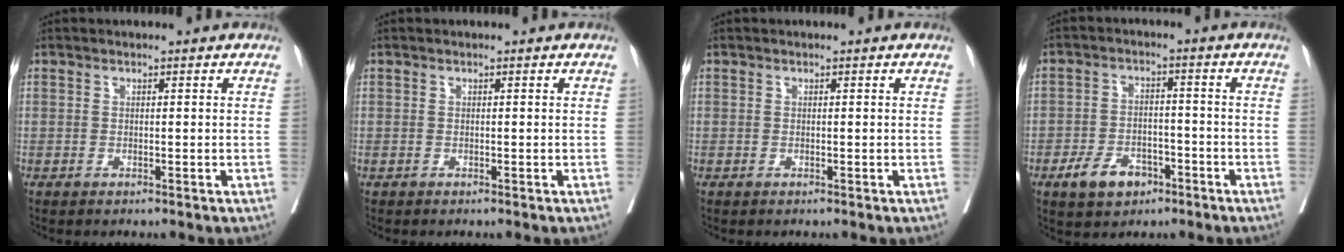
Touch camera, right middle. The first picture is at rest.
{"total": 0.0}
{"total": 0.0}
{"total": 6.3, "force": [-3.7, 3.9, 3.4], "torque": [-0.064, 0.005, -0.057]}